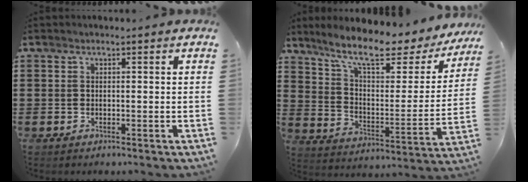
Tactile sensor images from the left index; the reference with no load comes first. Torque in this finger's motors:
{"motor_torque": [2.14, 0.00, 1.02, 0.21]}